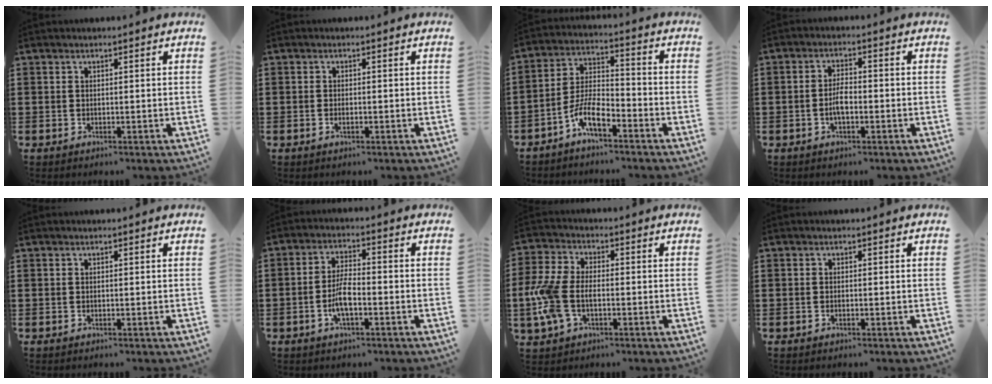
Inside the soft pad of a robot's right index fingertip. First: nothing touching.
{"total": 0.5, "force": [-0.3, 0.2, 0.4], "torque": [-0.008, -0.004, -0.004]}
{"total": 6.9, "force": [-4.5, 2.4, 4.7], "torque": [-0.111, 0.001, -0.089]}
{"total": 3.2, "force": [-0.8, 1.3, 2.9], "torque": [-0.066, 0.001, -0.020]}
{"total": 0.0}
{"total": 5.2, "force": [-1.7, 1.6, 4.6], "torque": [-0.096, 0.001, -0.036]}
{"total": 7.2, "force": [-1.6, 4.2, 5.5], "torque": [-0.153, -0.005, -0.039]}
{"total": 0.0}